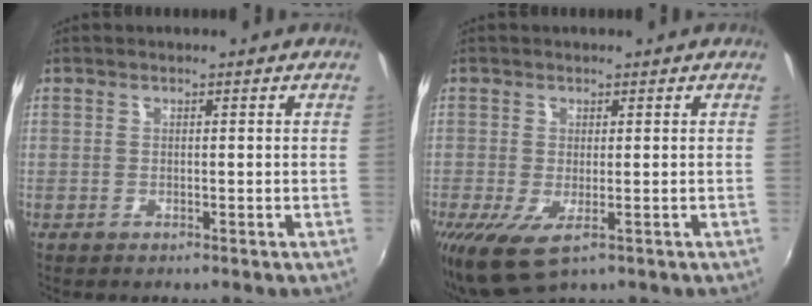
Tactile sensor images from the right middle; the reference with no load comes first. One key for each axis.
{"total": 4.7, "fx": -1.8, "fy": 1.8, "fz": 4.0, "tx": -0.076, "ty": -0.021, "tz": -0.025}